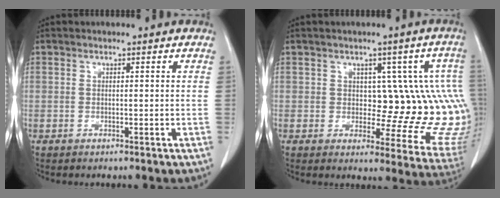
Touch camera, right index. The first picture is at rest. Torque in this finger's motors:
{"motor_torque": [0.63, 0.09, 0.29, 0.02]}